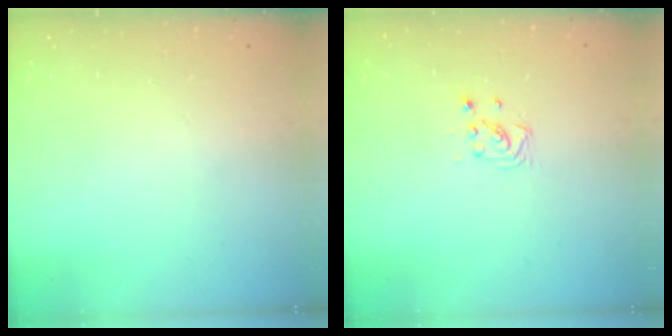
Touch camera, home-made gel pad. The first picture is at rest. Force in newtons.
{"total": 2.9, "press": 2.9, "slide": 0.3}